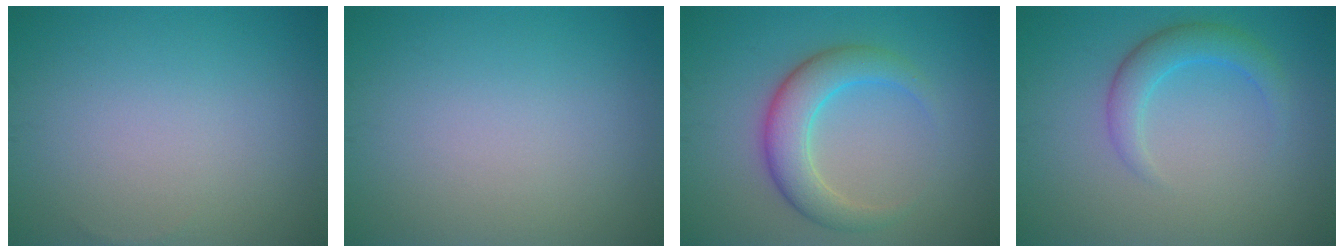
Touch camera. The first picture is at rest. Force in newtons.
{"total": 0.0}
{"total": 4.8, "press": 4.8, "slide": 0.3}
{"total": 3.0, "press": 3.0, "slide": 0.1}